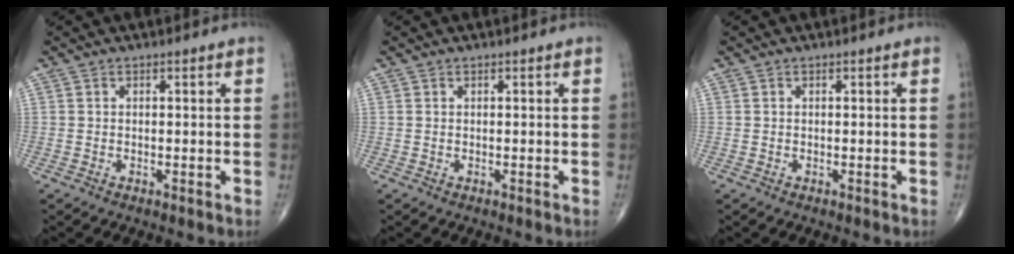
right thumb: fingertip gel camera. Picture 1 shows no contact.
{"total": 0.0}
{"total": 0.0}